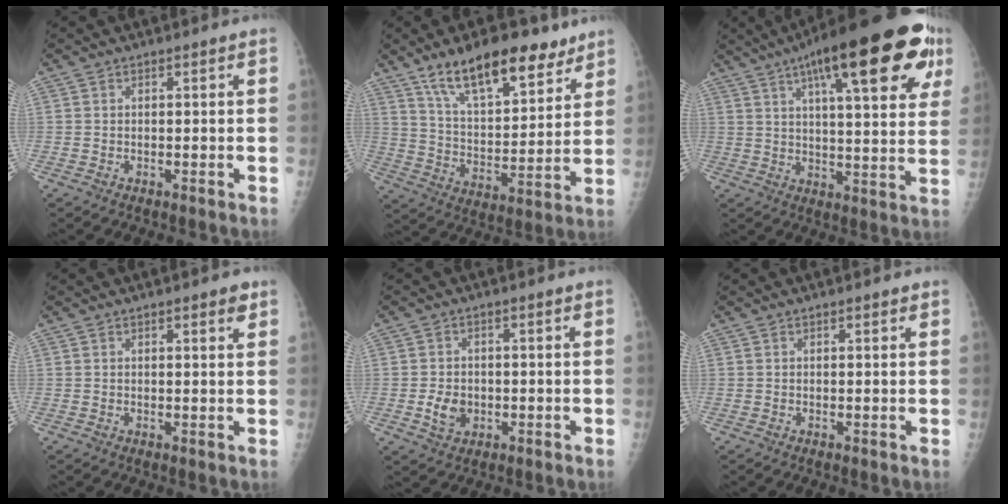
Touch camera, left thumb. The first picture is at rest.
{"total": 18.3, "force": [12.4, 7.2, 11.3], "torque": [-0.144, -0.060, 0.214]}
{"total": 26.4, "force": [13.0, 7.4, 21.7], "torque": [-0.294, -0.003, 0.182]}
{"total": 2.5, "force": [1.6, 0.7, 1.8], "torque": [-0.015, -0.006, 0.018]}
{"total": 4.4, "force": [-0.8, 3.5, 2.6], "torque": [-0.034, 0.002, -0.008]}
{"total": 0.9, "force": [0.7, 0.3, 0.6], "torque": [-0.006, -0.002, 0.008]}